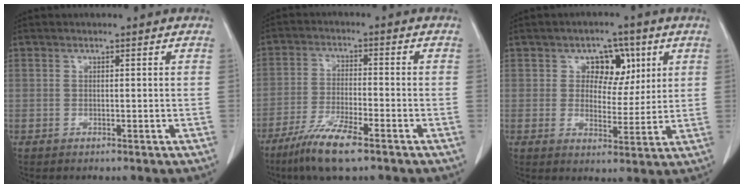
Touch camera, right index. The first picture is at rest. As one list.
[{"total": 8.6, "force": [-5.9, 1.0, 6.3], "torque": [-0.125, -0.020, -0.108]}, {"total": 6.4, "force": [2.5, 4.6, 3.7], "torque": [-0.040, 0.010, 0.037]}]